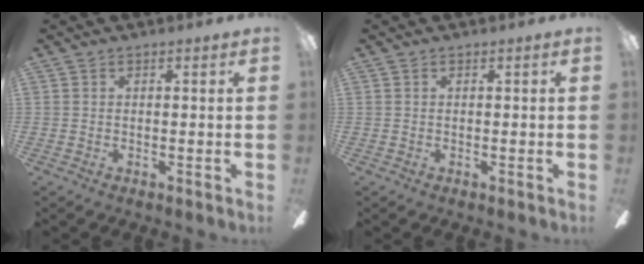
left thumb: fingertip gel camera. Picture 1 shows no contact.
{"total": 0.0}